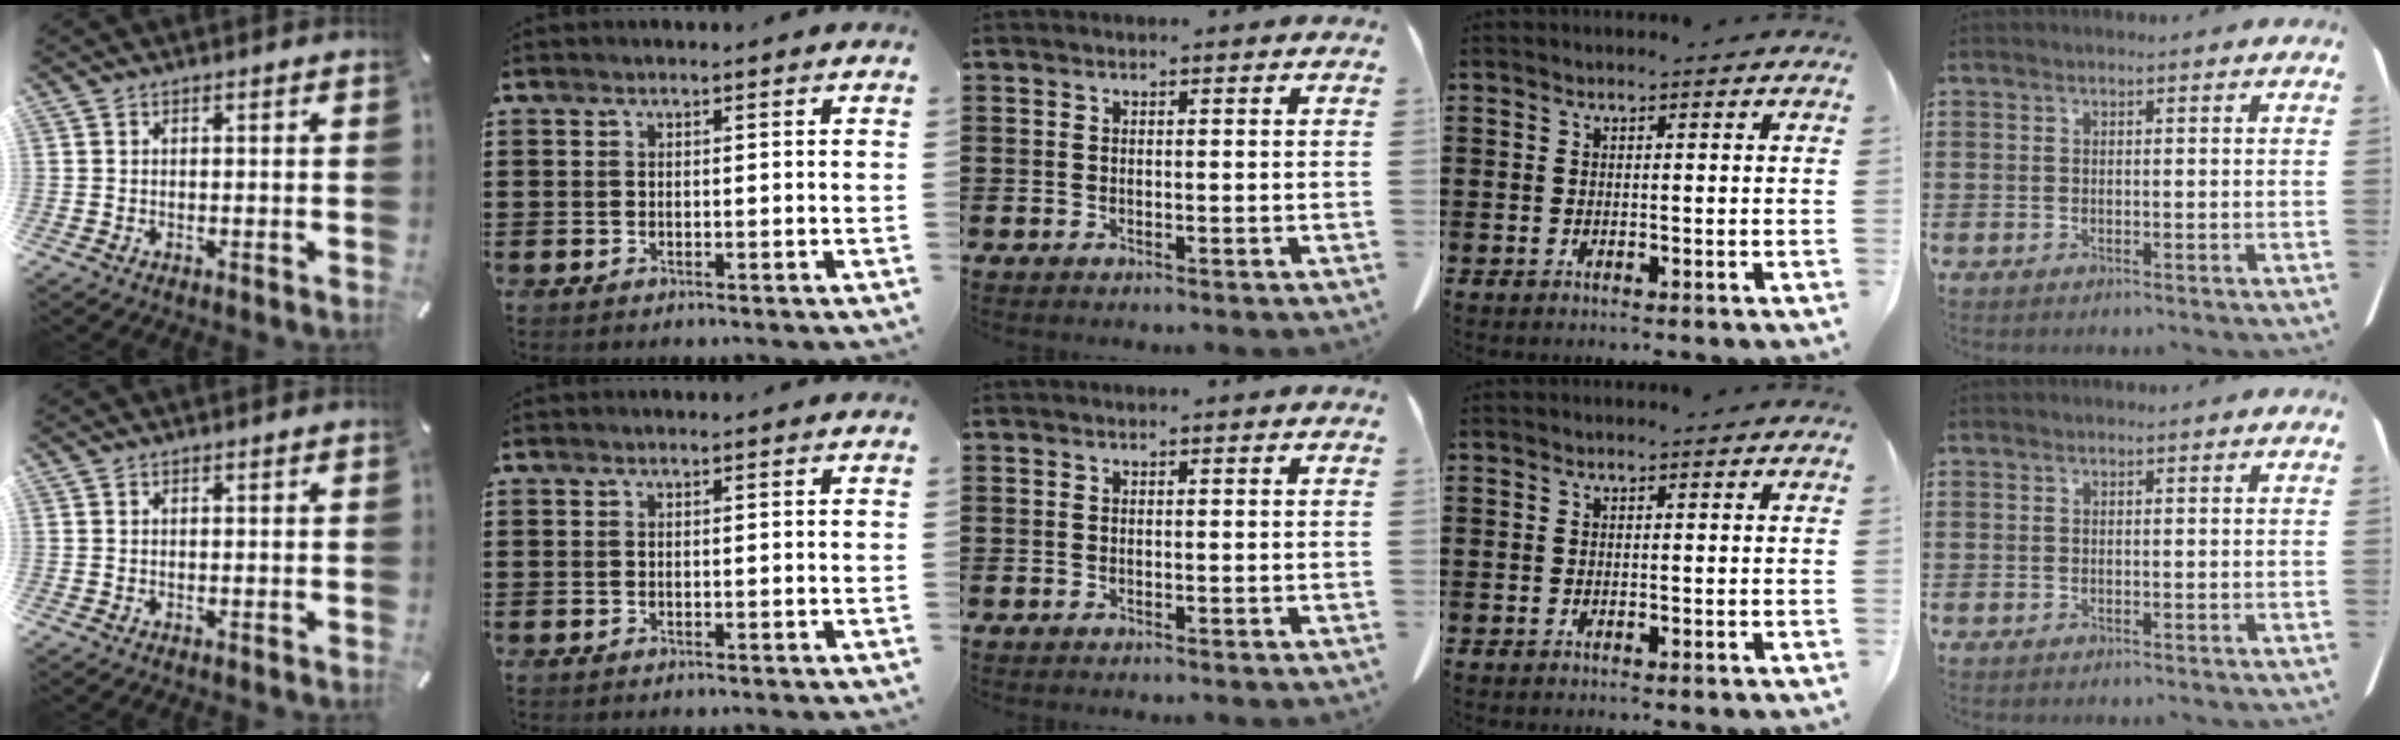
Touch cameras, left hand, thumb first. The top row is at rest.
{}